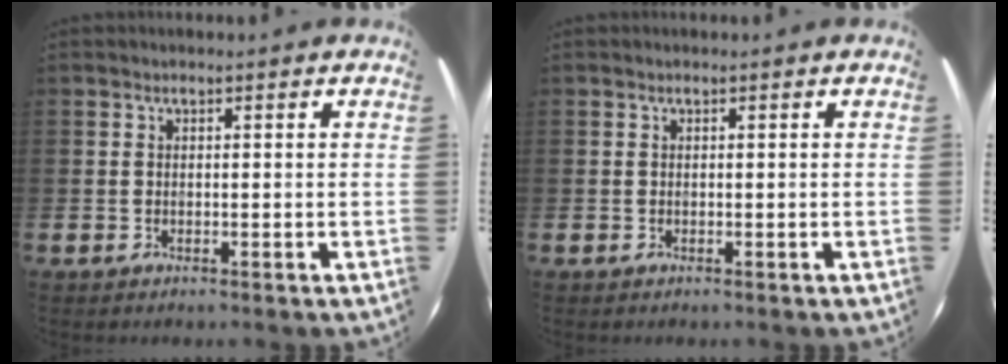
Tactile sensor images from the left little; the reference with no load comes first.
{"total": 0.0}